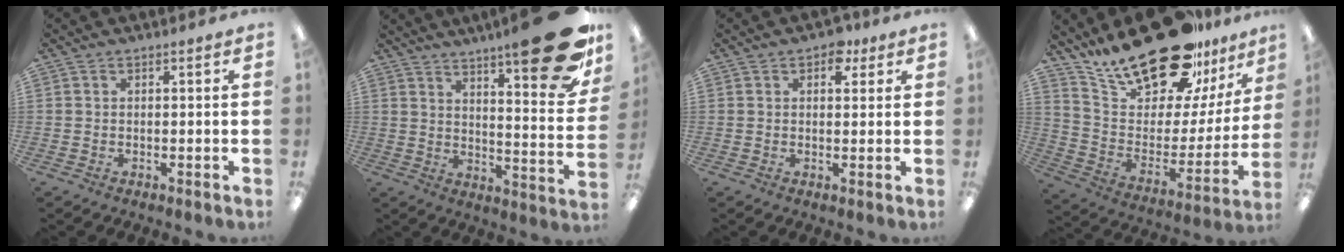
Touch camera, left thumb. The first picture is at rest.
{"total": 20.7, "force": [13.6, 4.7, 14.8], "torque": [-0.197, -0.096, 0.214]}
{"total": 4.5, "force": [2.4, 2.7, 2.6], "torque": [-0.017, -0.008, 0.036]}
{"total": 26.3, "force": [21.2, 9.6, 12.1], "torque": [-0.202, -0.137, 0.374]}